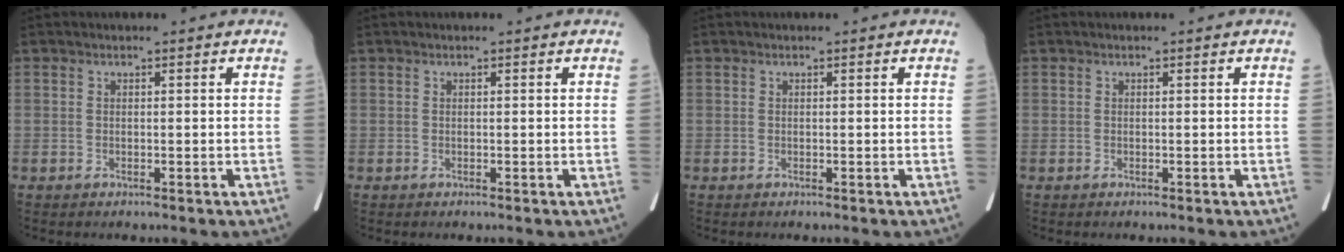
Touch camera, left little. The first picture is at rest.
{"total": 0.0}
{"total": 0.0}
{"total": 0.0}